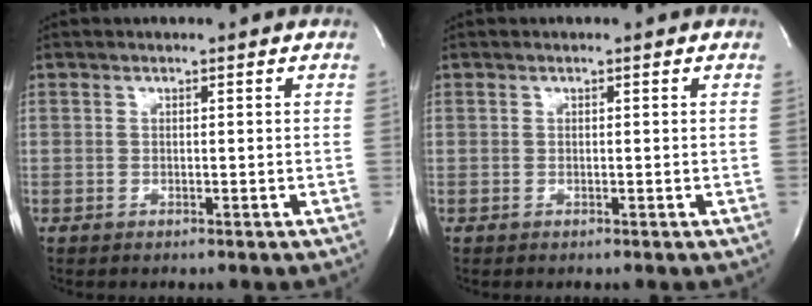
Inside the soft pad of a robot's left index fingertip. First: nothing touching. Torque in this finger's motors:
{"motor_torque": [0.00, 0.00, 0.00, 0.00]}